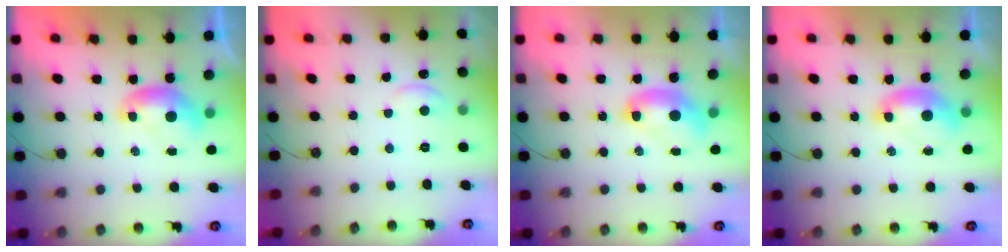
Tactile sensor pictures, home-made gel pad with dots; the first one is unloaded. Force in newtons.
{"total": 2.5, "press": 2.5, "slide": 0.2}
{"total": 2.5, "press": 2.5, "slide": 0.1}
{"total": 1.7, "press": 1.6, "slide": 0.7}